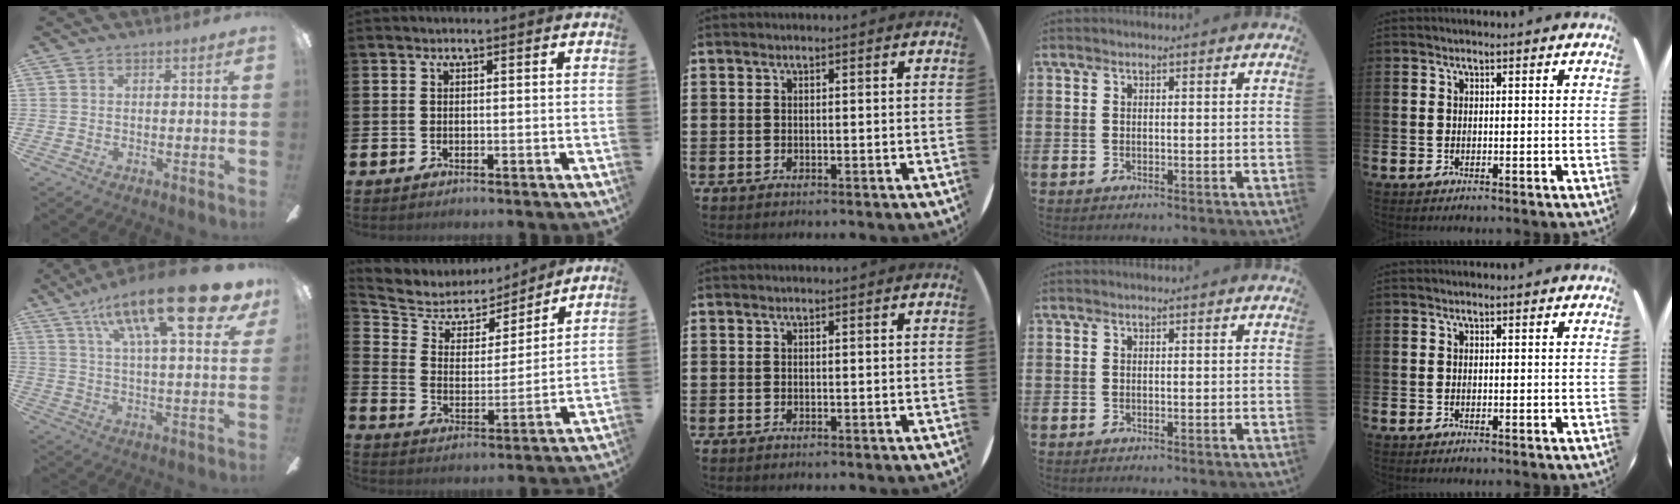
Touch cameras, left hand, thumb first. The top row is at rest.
{"thumb": {"total": 23.7, "force": [13.5, 6.8, 18.2], "torque": [-0.281, -0.065, 0.209]}, "index": {"total": 5.5, "force": [4.8, 2.7, 0.5], "torque": [-0.047, -0.037, 0.079]}}